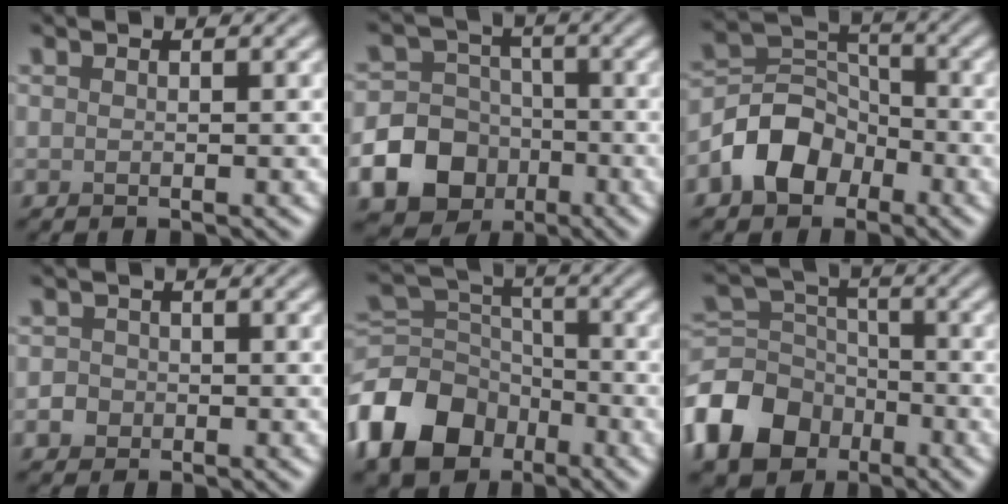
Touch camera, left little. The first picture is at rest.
{"total": 12.5, "force": [-5.1, 10.8, 3.4], "torque": [-0.077, -0.035, -0.105]}
{"total": 5.7, "force": [-3.0, 4.1, 2.6], "torque": [-0.038, 0.007, -0.065]}
{"total": 1.4, "force": [-0.5, 1.2, 0.3], "torque": [0.003, 0.003, -0.012]}
{"total": 10.0, "force": [-5.3, 7.0, 4.8], "torque": [-0.111, -0.004, -0.120]}
{"total": 9.0, "force": [-4.7, 6.6, 3.9], "torque": [-0.091, -0.001, -0.112]}